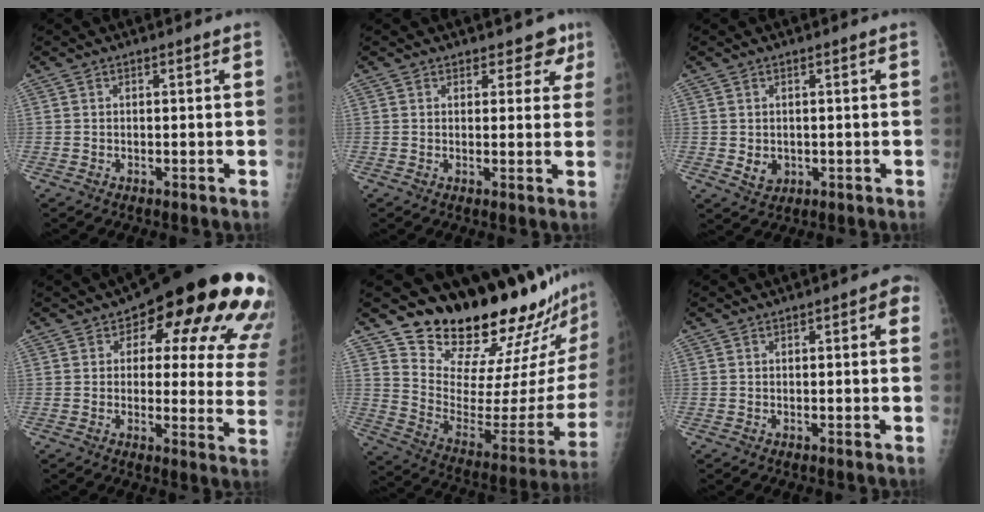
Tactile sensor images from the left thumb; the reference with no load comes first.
{"total": 4.2, "force": [3.1, 2.7, 1.0], "torque": [0.025, -0.016, 0.027]}
{"total": 2.7, "force": [0.0, 2.3, 1.4], "torque": [-0.015, -0.003, 0.011]}
{"total": 24.1, "force": [11.0, 10.4, 18.8], "torque": [-0.183, -0.016, 0.125]}
{"total": 25.3, "force": [23.1, 4.5, 9.2], "torque": [-0.098, -0.210, 0.327]}
{"total": 3.2, "force": [0.9, 1.3, 2.8], "torque": [-0.024, 0.009, 0.005]}